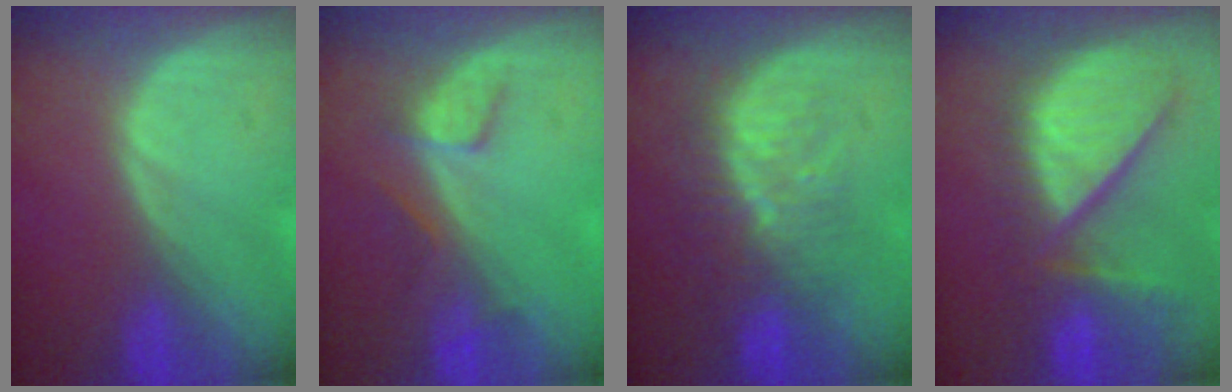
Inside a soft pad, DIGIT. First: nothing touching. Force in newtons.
{"total": 3.6, "press": 3.3, "slide": 1.4}
{"total": 8.4, "press": 7.8, "slide": 3.0}
{"total": 11.7, "press": 10.4, "slide": 5.3}